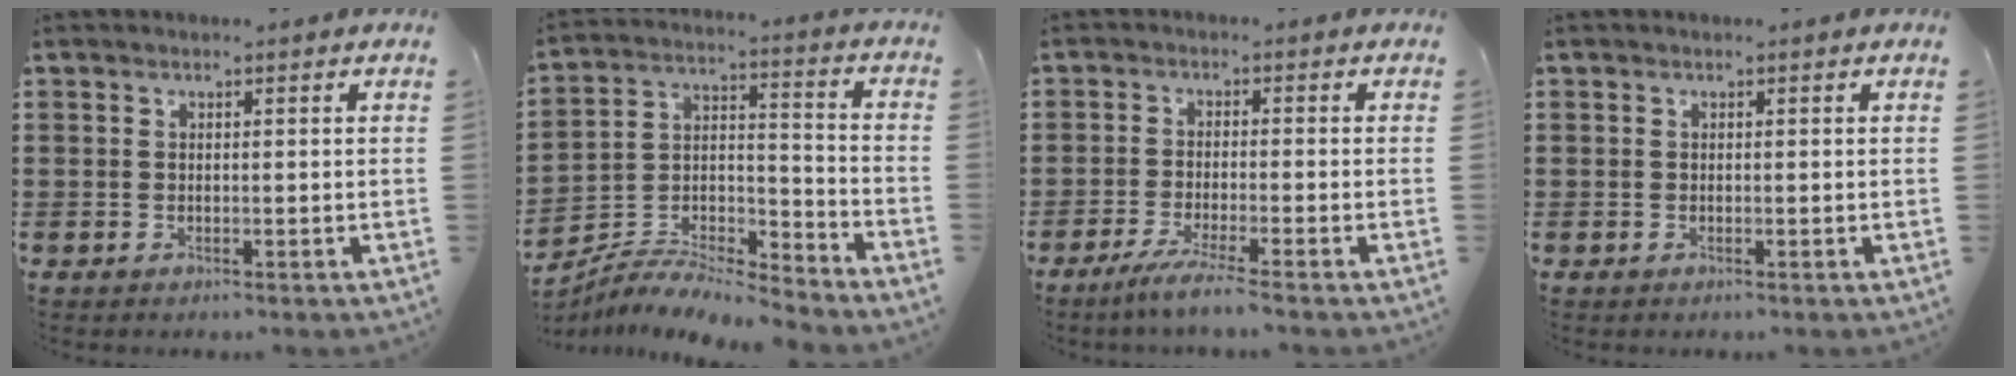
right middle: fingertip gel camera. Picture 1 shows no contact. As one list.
[{"total": 7.5, "force": [-7.3, 0.6, 1.4], "torque": [-0.008, 0.013, -0.142]}, {"total": 3.6, "force": [-2.7, -0.5, 2.3], "torque": [-0.052, -0.014, -0.053]}, {"total": 0.0}]